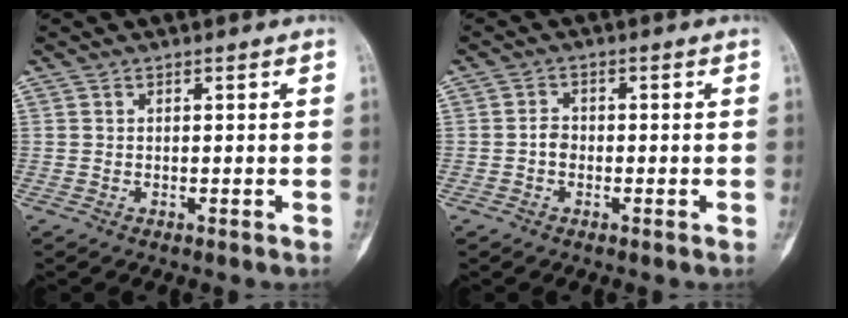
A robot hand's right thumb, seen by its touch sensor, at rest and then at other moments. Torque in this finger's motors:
{"motor_torque": [0.63, 0.32, 0.34, -0.30, 0.14]}